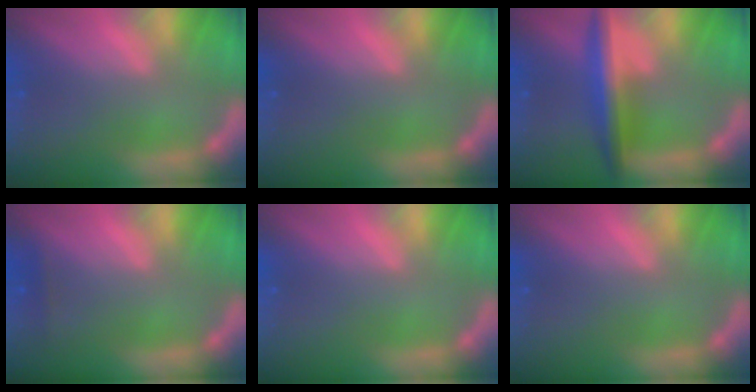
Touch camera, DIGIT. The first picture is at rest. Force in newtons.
{"total": 0.0}
{"total": 5.5}
{"total": 0.9}
{"total": 0.0}
{"total": 0.0}